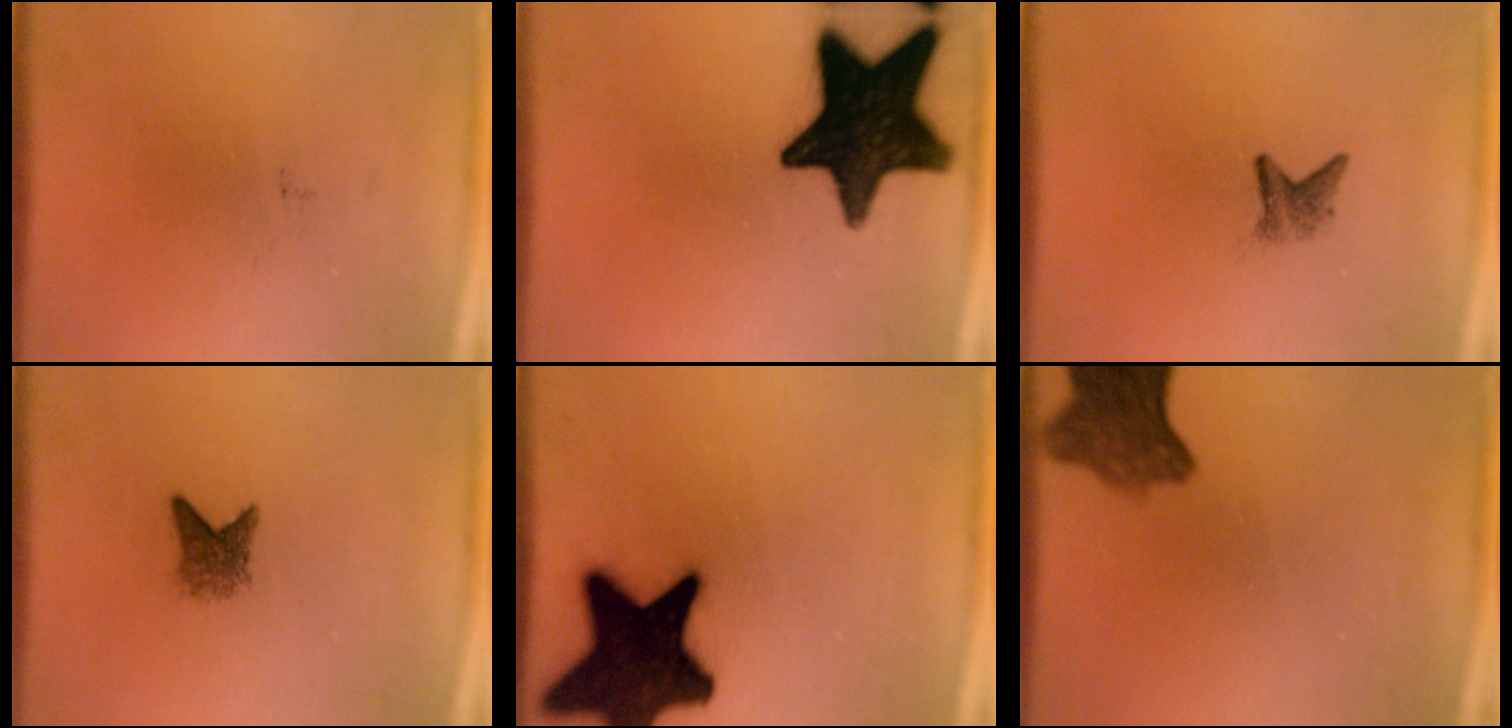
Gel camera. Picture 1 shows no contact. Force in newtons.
{"total": 19.0}
{"total": 2.0}
{"total": 2.6}
{"total": 19.7}
{"total": 7.7}